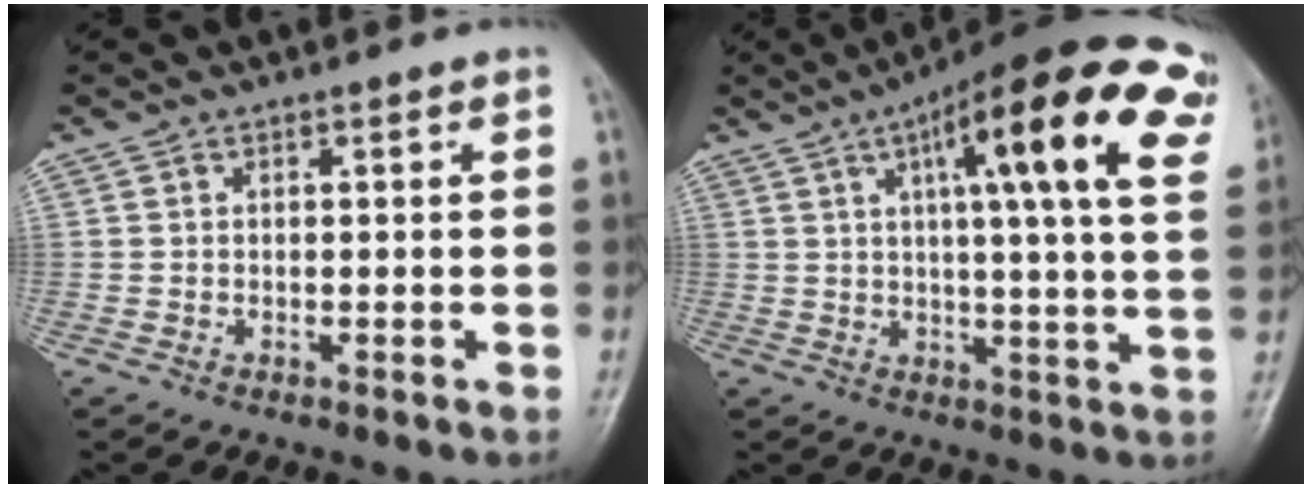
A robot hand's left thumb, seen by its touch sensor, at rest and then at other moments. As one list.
[{"total": 22.4, "force": [9.2, 4.6, 19.9], "torque": [-0.267, -0.002, 0.120]}]